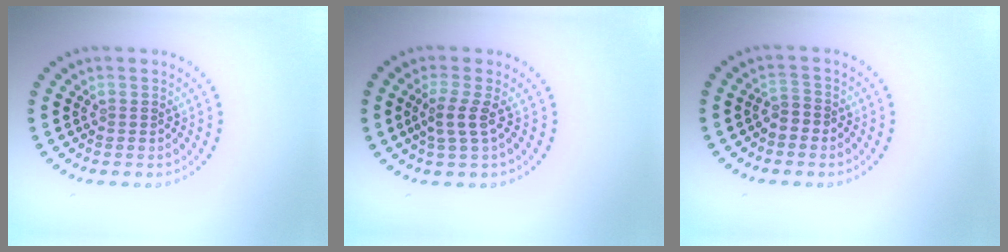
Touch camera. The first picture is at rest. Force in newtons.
{"total": 2.1, "press": 1.6, "slide": 1.4}
{"total": 1.5, "press": 1.2, "slide": 0.8}